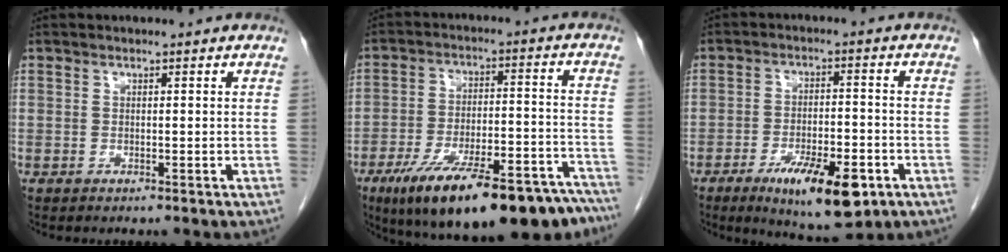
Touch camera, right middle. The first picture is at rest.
{"total": 25.5, "force": [-19.5, 6.1, 15.3], "torque": [-0.188, 0.004, -0.282]}
{"total": 11.5, "force": [-5.9, 3.2, 9.4], "torque": [-0.152, -0.016, -0.084]}